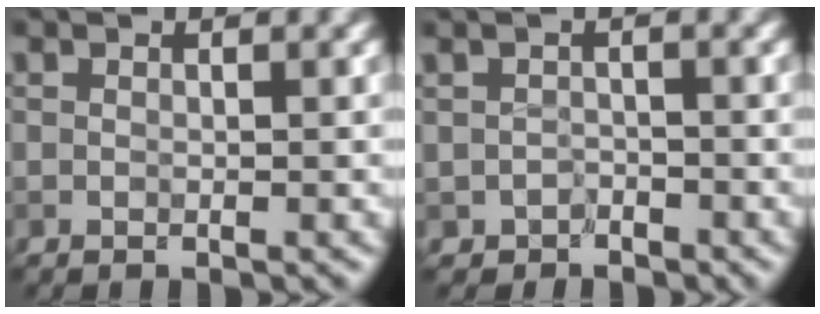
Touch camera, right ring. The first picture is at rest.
{"total": 1.0, "force": [-0.6, 0.7, -0.1], "torque": [0.013, 0.005, -0.013]}